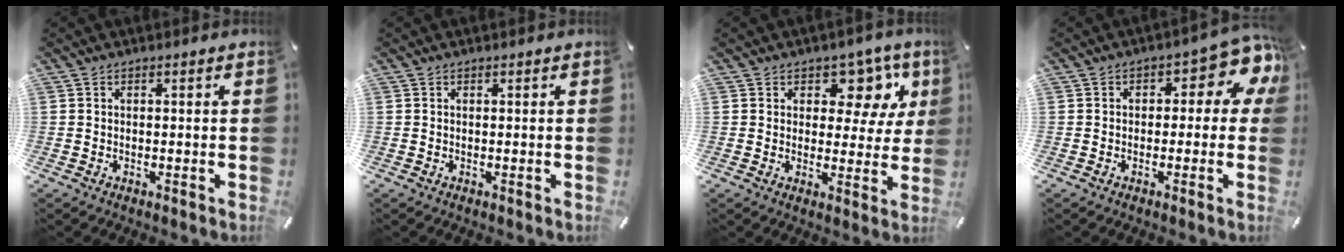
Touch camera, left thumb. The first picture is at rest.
{"total": 0.0}
{"total": 12.3, "force": [6.1, 7.8, 7.3], "torque": [-0.083, -0.035, 0.103]}
{"total": 8.7, "force": [3.0, 4.6, 6.7], "torque": [-0.083, -0.020, 0.046]}